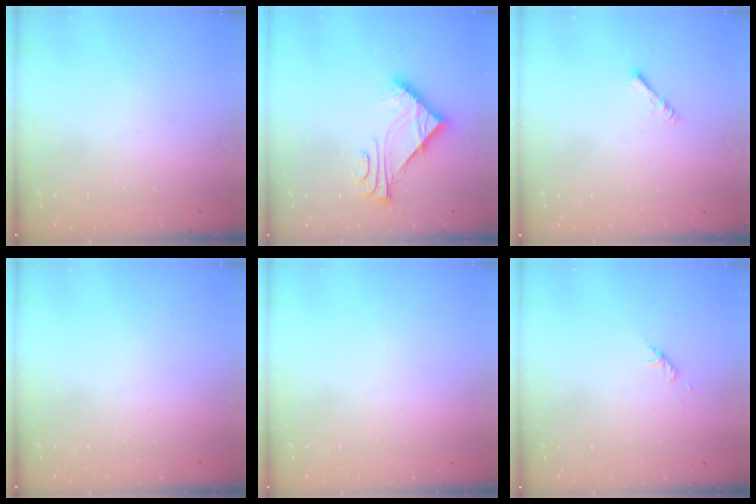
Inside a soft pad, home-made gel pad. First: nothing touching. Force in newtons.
{"total": 8.7, "press": 8.7, "slide": 0.1}
{"total": 1.4, "press": 1.3, "slide": 0.3}
{"total": 0.0}
{"total": 0.0}
{"total": 2.8, "press": 2.7, "slide": 0.6}